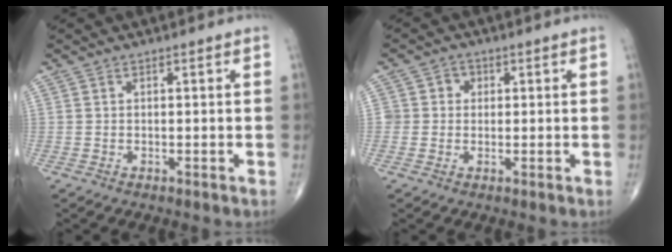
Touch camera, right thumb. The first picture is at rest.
{"total": 2.9, "force": [0.3, 2.8, 0.6], "torque": [0.014, 0.006, 0.000]}